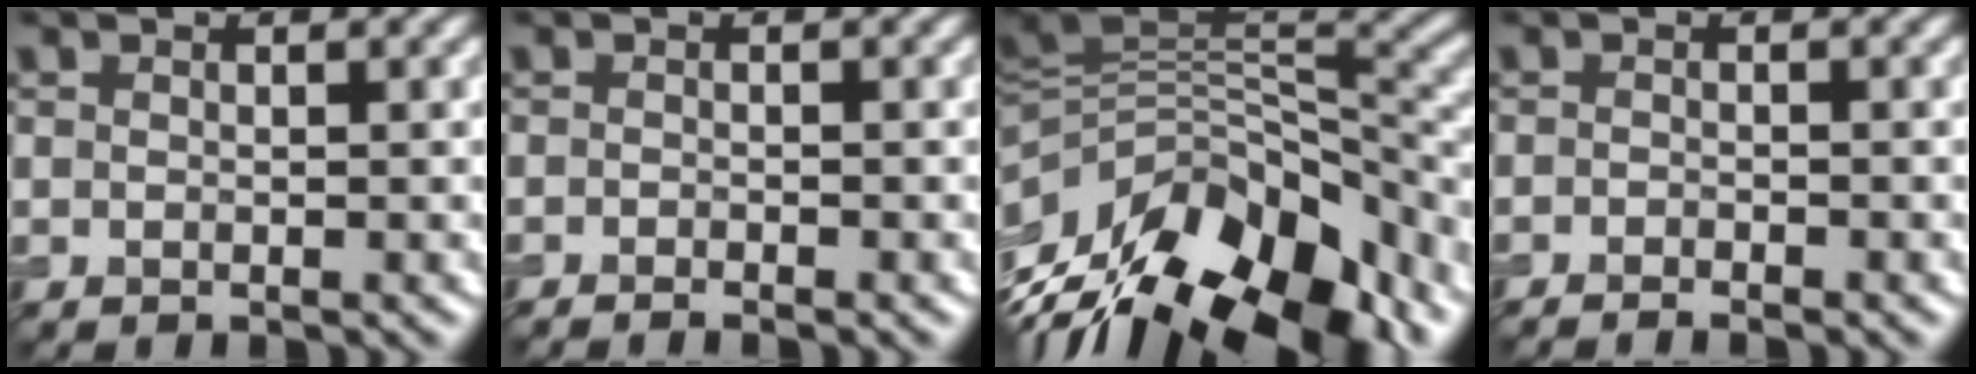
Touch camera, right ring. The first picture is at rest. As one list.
[{"total": 1.4, "force": [-1.2, 0.2, 0.7], "torque": [-0.015, 0.001, -0.024]}, {"total": 13.9, "force": [-6.7, 7.2, 9.8], "torque": [-0.202, 0.003, -0.108]}, {"total": 1.8, "force": [-1.5, 0.2, 0.8], "torque": [-0.019, 0.002, -0.030]}]